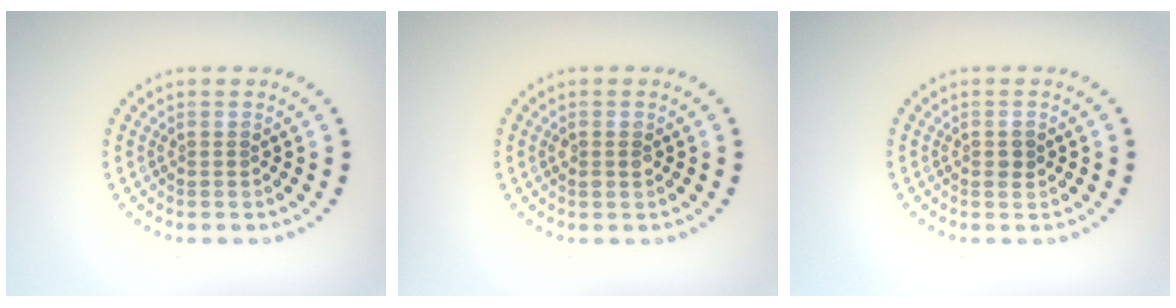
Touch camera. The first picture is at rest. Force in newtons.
{"total": 1.1, "press": 1.1, "slide": 0.4}
{"total": 1.0, "press": 1.0, "slide": 0.1}